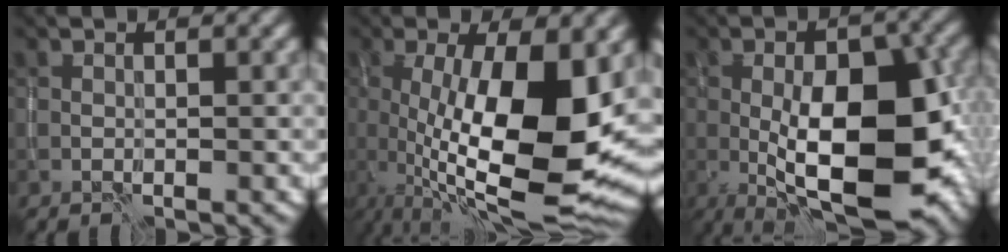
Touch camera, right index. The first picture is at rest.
{"total": 14.4, "force": [-0.2, 4.9, 13.6], "torque": [-0.212, -0.010, -0.008]}
{"total": 13.2, "force": [-2.7, 5.5, 11.6], "torque": [-0.175, -0.002, -0.049]}